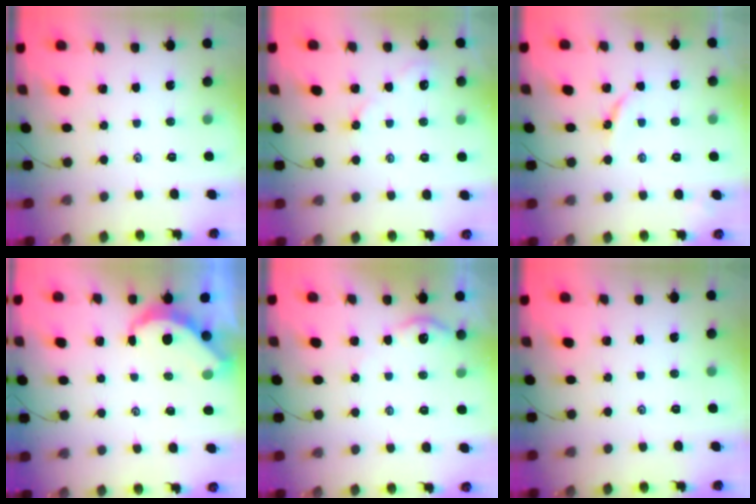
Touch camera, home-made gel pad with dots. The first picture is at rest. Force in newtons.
{"total": 3.3, "press": 3.3, "slide": 0.4}
{"total": 2.5, "press": 2.5, "slide": 0.4}
{"total": 4.9, "press": 4.9, "slide": 0.3}
{"total": 3.8, "press": 3.7, "slide": 0.4}
{"total": 0.0}